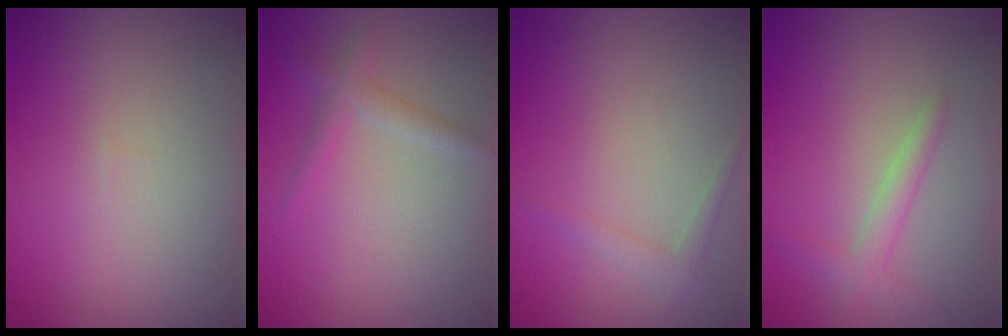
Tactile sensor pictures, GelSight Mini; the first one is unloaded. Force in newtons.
{"total": 1.6, "press": 1.6, "slide": 0.1}
{"total": 1.2, "press": 1.2, "slide": 0.1}
{"total": 2.0, "press": 2.0, "slide": 0.1}